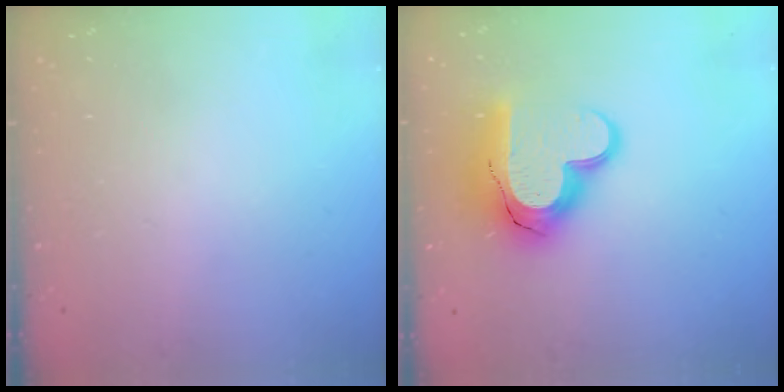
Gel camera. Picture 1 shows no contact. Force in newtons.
{"total": 16.9, "press": 16.9, "slide": 1.3}